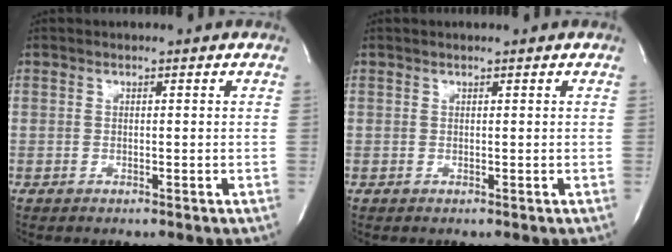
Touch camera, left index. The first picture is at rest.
{"total": 0.6, "force": [0.5, 0.0, 0.3], "torque": [-0.007, 0.003, 0.009]}